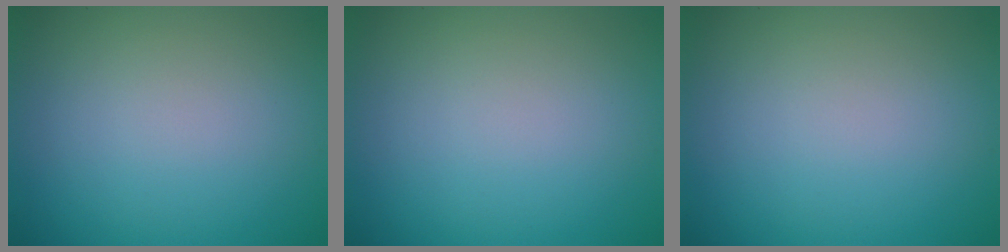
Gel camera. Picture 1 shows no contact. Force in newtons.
{"total": 0.0}
{"total": 0.0}